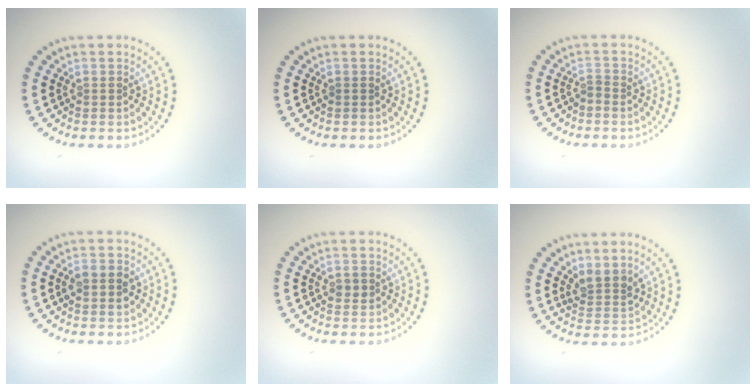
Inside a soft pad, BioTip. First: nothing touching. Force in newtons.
{"total": 0.0}
{"total": 0.6, "press": 0.2, "slide": 0.6}
{"total": 2.8, "press": 2.8, "slide": 0.1}
{"total": 1.2, "press": 1.2, "slide": 0.1}
{"total": 2.4, "press": 1.9, "slide": 1.5}